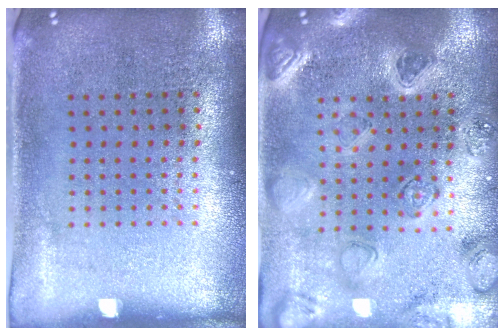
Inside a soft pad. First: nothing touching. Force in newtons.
{"total": 2.2, "press": 2.2, "slide": 0.4}